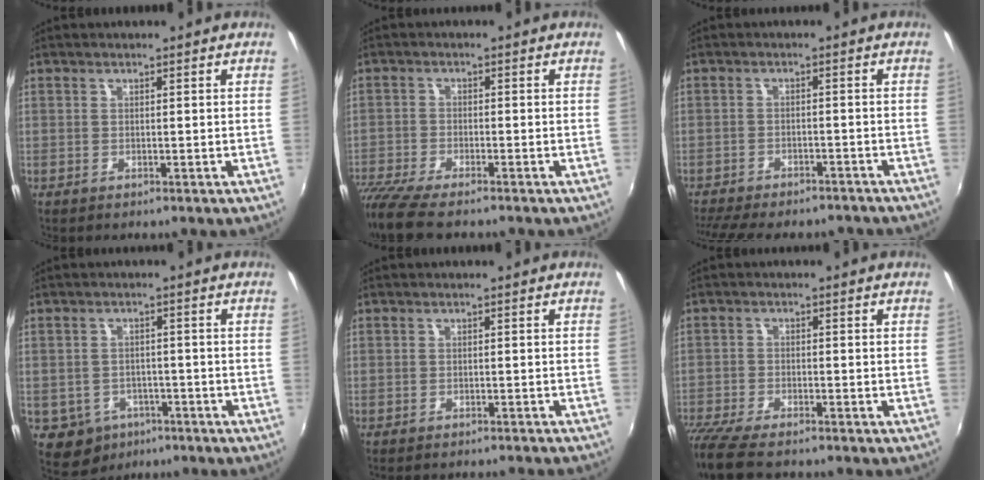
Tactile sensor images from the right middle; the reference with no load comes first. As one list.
[{"total": 10.5, "force": [-8.6, 1.8, 5.6], "torque": [-0.141, -0.044, -0.157]}, {"total": 15.1, "force": [-13.0, 4.3, 6.5], "torque": [-0.144, -0.022, -0.179]}, {"total": 7.0, "force": [-3.7, 5.6, 2.0], "torque": [-0.058, 0.002, -0.044]}, {"total": 4.9, "force": [-4.5, 0.5, 1.9], "torque": [-0.043, -0.011, -0.062]}, {"total": 10.1, "force": [-8.6, 1.8, 5.0], "torque": [-0.128, -0.042, -0.156]}]